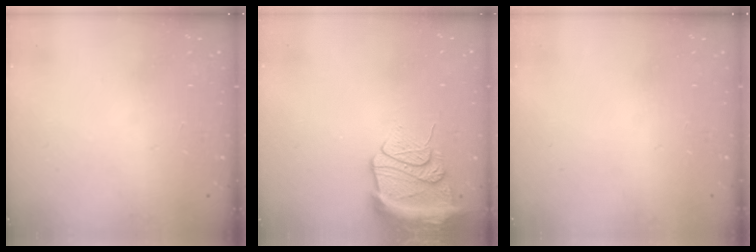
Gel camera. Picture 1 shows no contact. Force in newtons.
{"total": 14.0, "press": 13.9, "slide": 1.7}
{"total": 0.0}